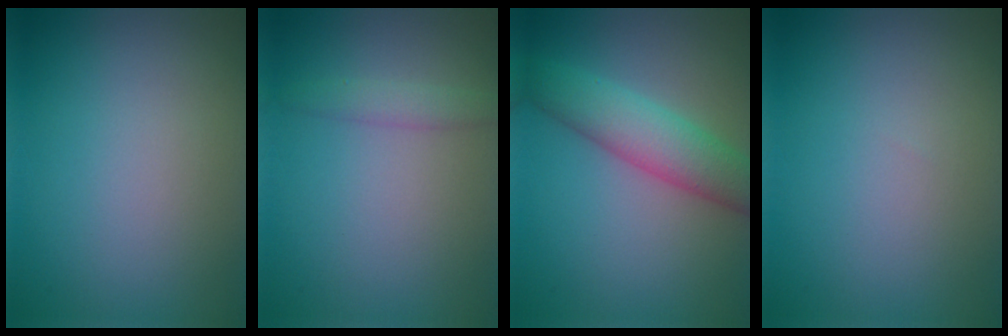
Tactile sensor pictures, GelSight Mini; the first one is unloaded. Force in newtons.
{"total": 1.5, "press": 1.5, "slide": 0.1}
{"total": 5.1, "press": 5.1, "slide": 0.1}
{"total": 0.0}